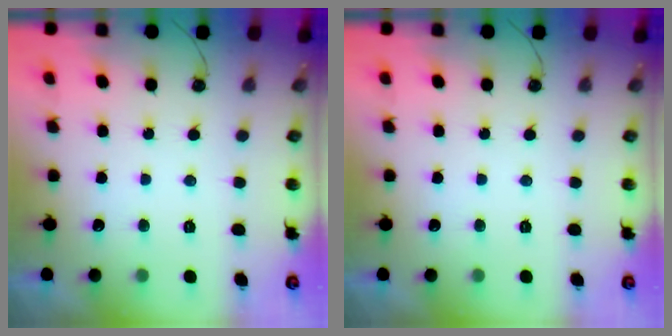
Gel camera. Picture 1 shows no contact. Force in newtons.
{"total": 0.0}